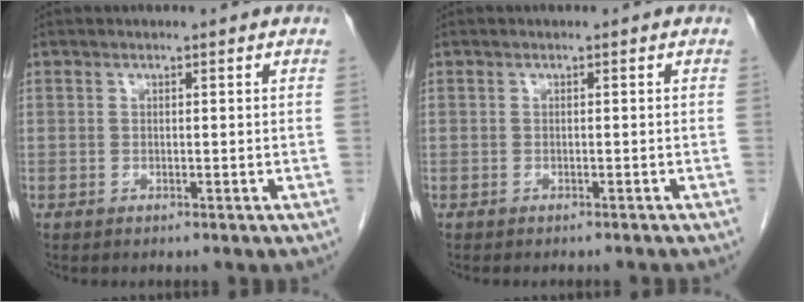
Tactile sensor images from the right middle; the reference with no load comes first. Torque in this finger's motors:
{"motor_torque": [0.37, -0.33, 0.00, 0.00]}